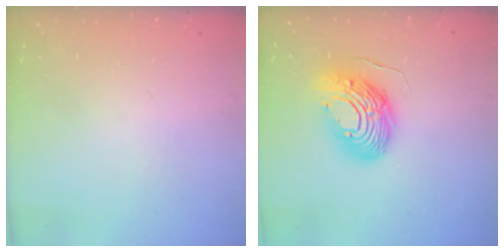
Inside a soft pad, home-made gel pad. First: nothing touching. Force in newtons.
{"total": 14.7, "press": 14.6, "slide": 1.4}